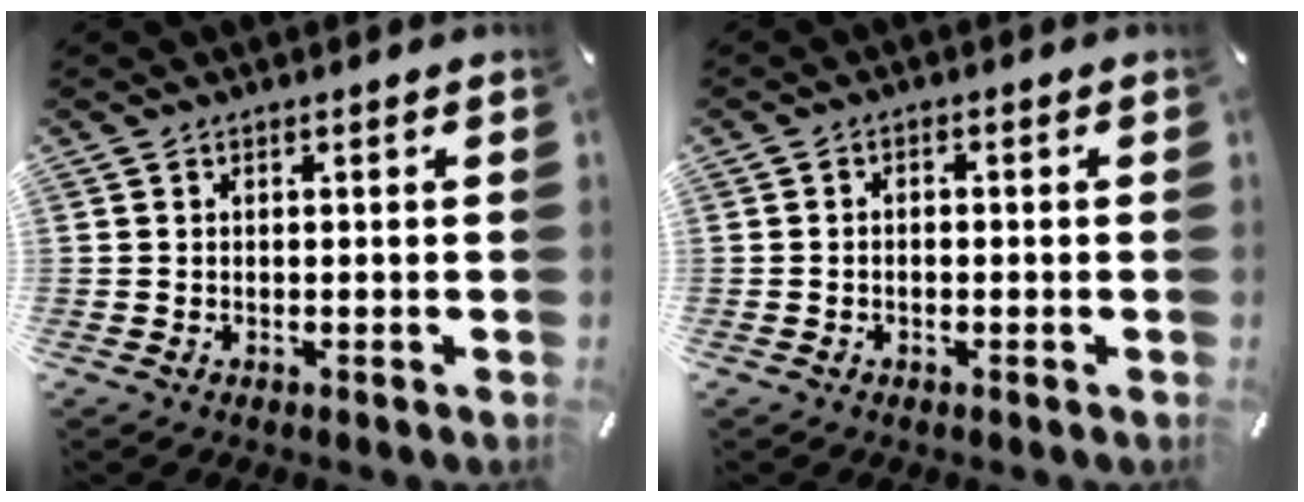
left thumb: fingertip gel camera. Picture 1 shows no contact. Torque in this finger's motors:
{"motor_torque": [-0.33, -0.34, 0.00, -0.02, -0.03]}